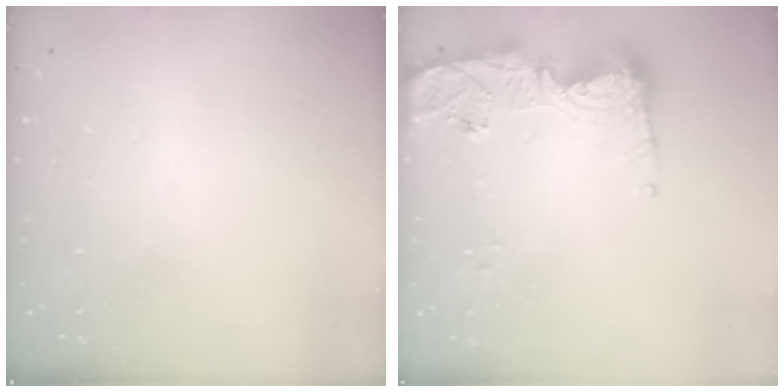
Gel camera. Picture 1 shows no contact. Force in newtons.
{"total": 13.5, "press": 13.4, "slide": 1.3}